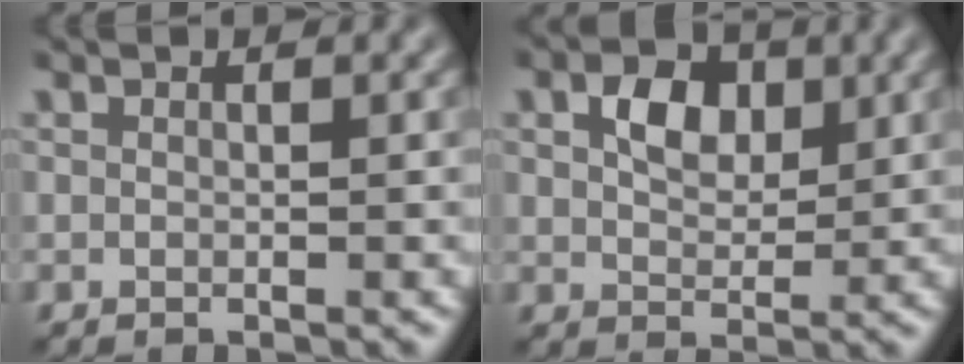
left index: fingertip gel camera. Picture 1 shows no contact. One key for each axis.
{"total": 3.5, "fx": 1.0, "fy": 2.5, "fz": 2.2, "tx": -0.044, "ty": 0.003, "tz": 0.014}